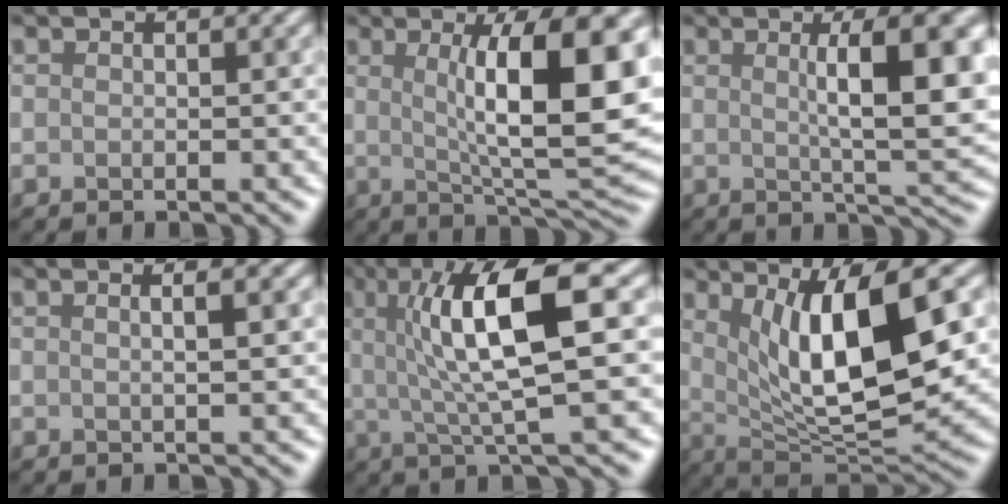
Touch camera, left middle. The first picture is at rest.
{"total": 11.5, "force": [1.9, 2.7, 11.0], "torque": [-0.151, -0.002, 0.035]}
{"total": 9.2, "force": [1.8, 2.1, 8.8], "torque": [-0.106, 0.008, 0.027]}
{"total": 2.8, "force": [1.0, 1.1, 2.4], "torque": [-0.015, 0.009, -0.011]}
{"total": 9.1, "force": [2.0, 1.9, 8.7], "torque": [-0.137, 0.002, 0.034]}
{"total": 9.9, "force": [2.4, 3.0, 9.1], "torque": [-0.144, -0.013, 0.047]}